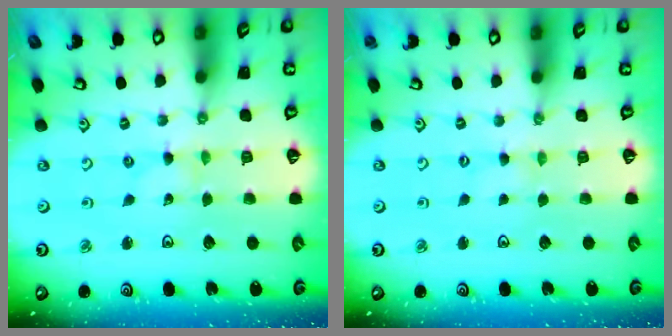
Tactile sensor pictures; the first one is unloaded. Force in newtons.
{"total": 0.0}